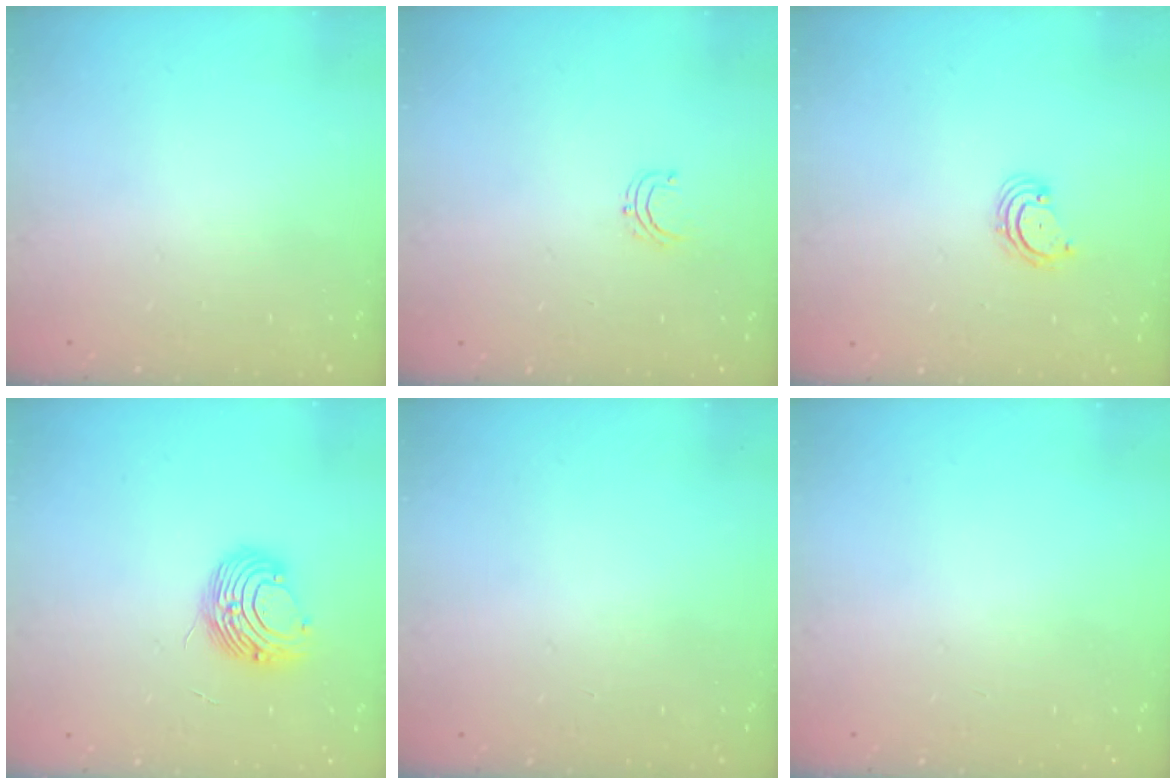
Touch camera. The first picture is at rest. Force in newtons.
{"total": 3.6, "press": 3.5, "slide": 0.4}
{"total": 3.1, "press": 3.1, "slide": 0.3}
{"total": 11.4, "press": 11.3, "slide": 1.1}
{"total": 0.0}
{"total": 0.0}